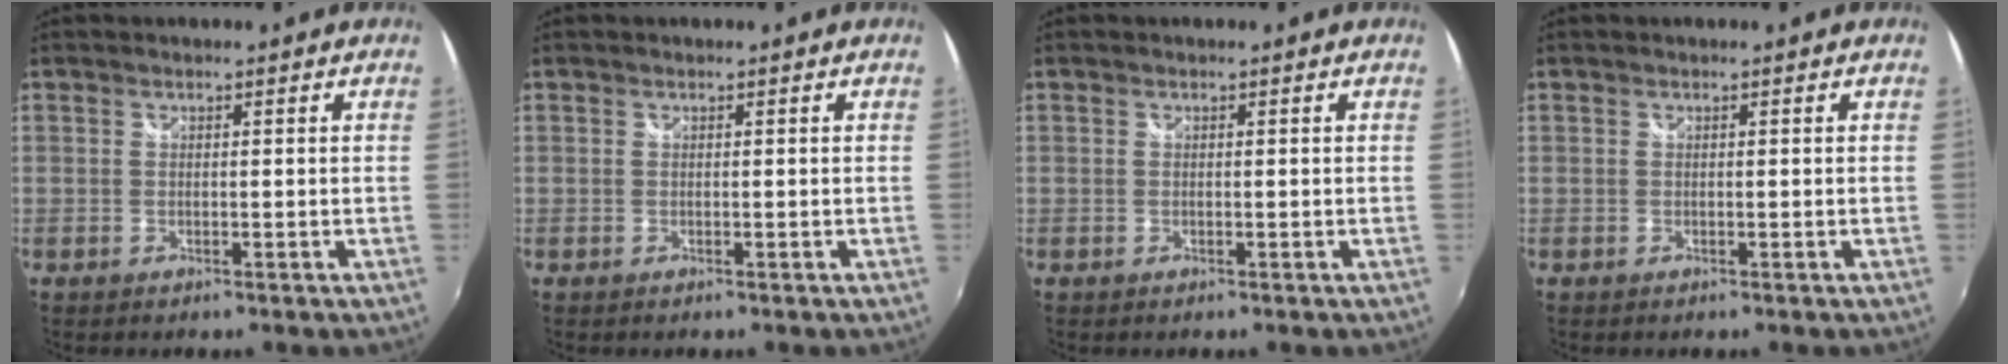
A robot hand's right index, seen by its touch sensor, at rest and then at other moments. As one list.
[{"total": 0.0}, {"total": 0.0}, {"total": 0.0}]